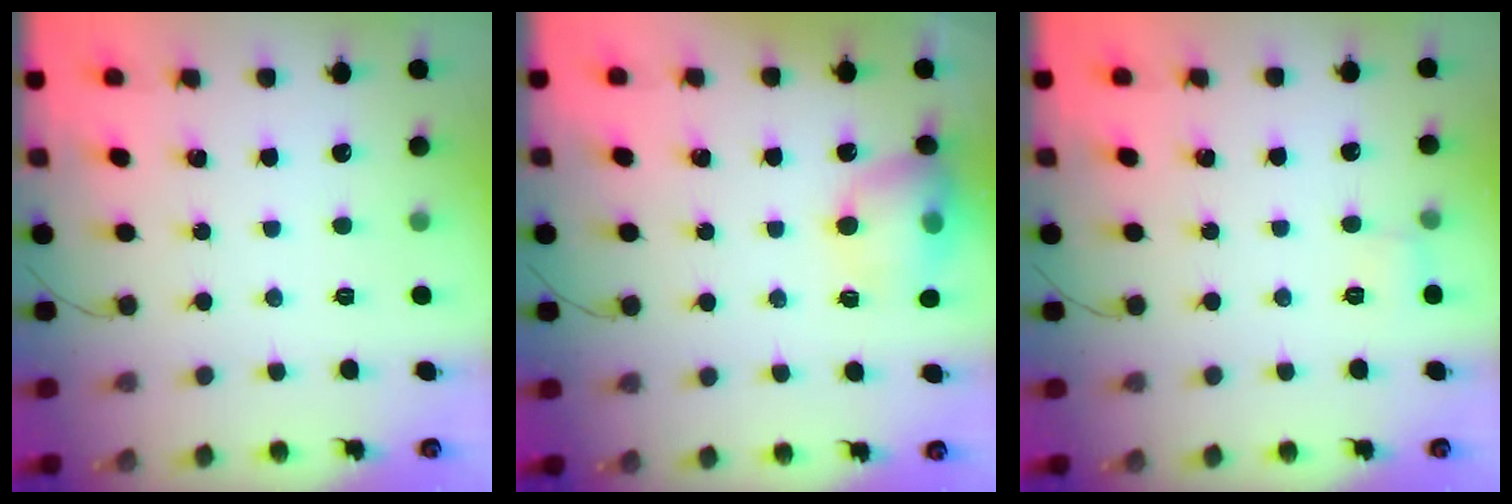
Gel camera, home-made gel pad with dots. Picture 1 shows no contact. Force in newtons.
{"total": 13.0, "press": 12.9, "slide": 2.0}
{"total": 6.2, "press": 5.9, "slide": 1.9}